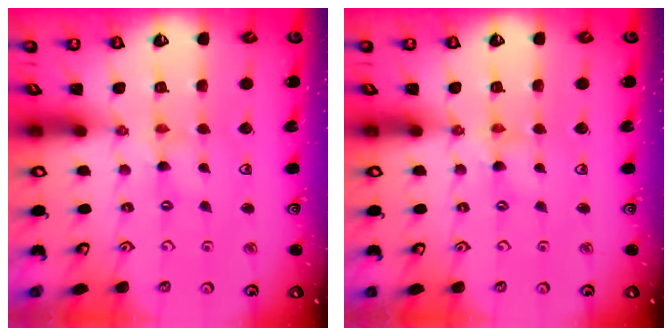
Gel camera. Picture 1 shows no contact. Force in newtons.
{"total": 1.6, "press": 1.6, "slide": 0.2}